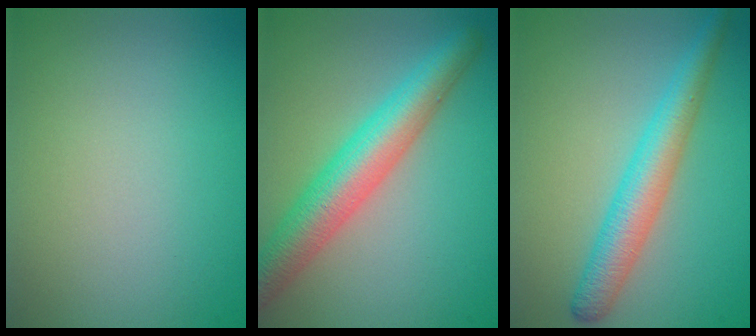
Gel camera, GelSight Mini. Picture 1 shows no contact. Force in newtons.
{"total": 6.3, "press": 6.3, "slide": 0.1}
{"total": 4.3, "press": 4.3, "slide": 0.1}